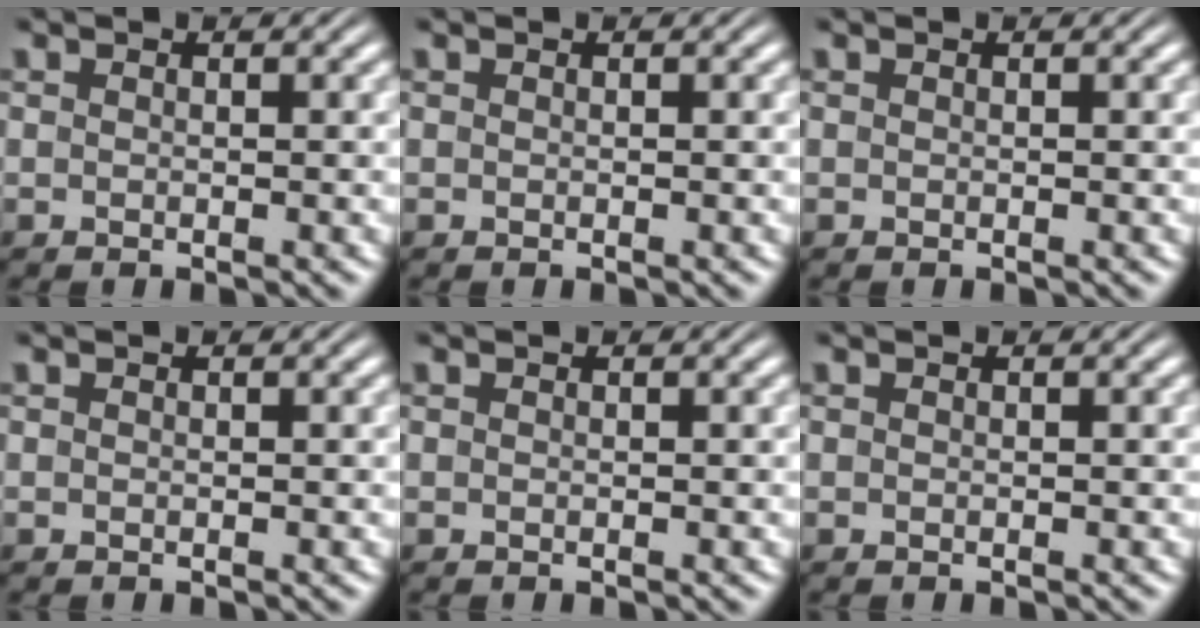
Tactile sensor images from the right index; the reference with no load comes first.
{"total": 0.0}
{"total": 0.0}
{"total": 0.0}
{"total": 0.0}
{"total": 0.0}